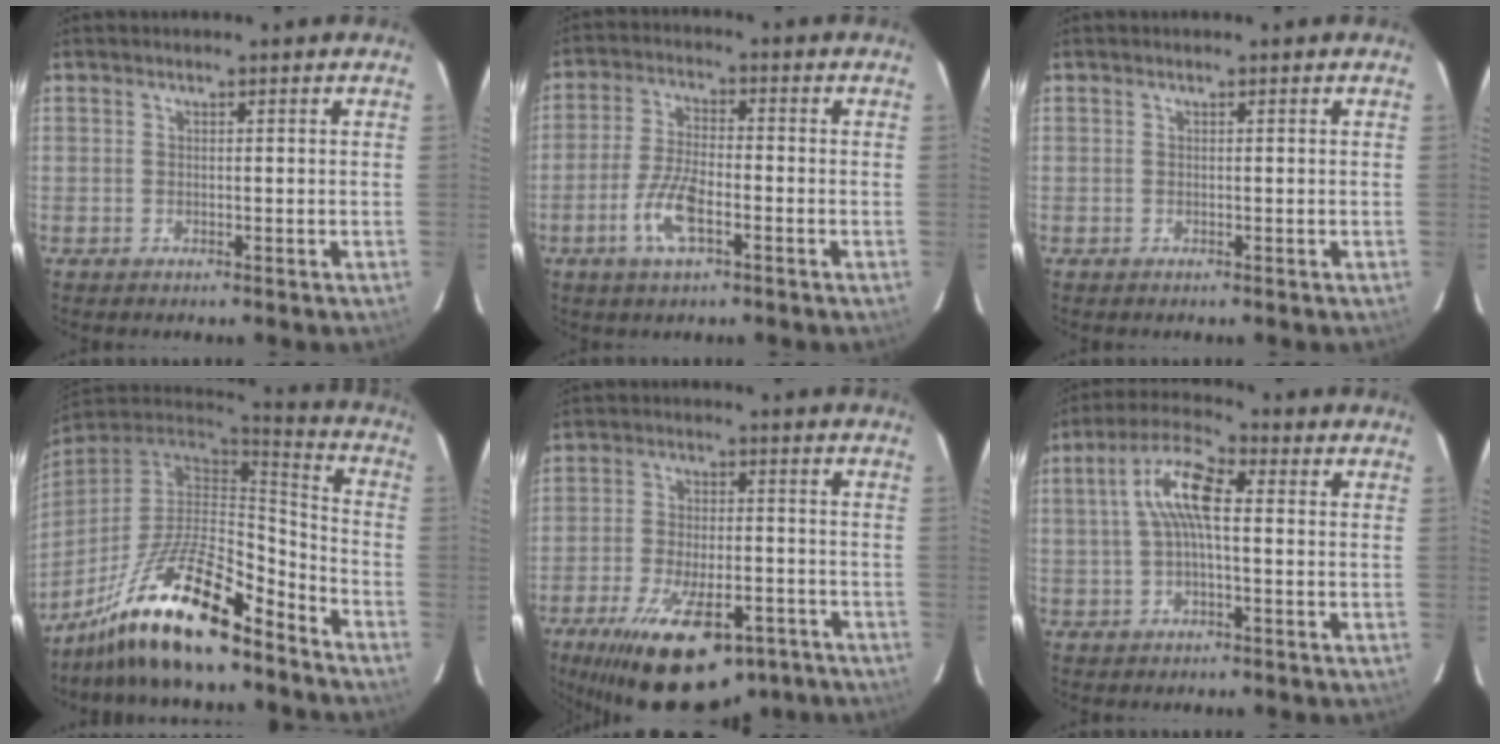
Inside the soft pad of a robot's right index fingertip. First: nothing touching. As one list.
[{"total": 7.8, "force": [-3.4, 2.5, 6.5], "torque": [-0.143, -0.001, -0.068]}, {"total": 0.0}, {"total": 20.5, "force": [-14.6, 5.6, 13.4], "torque": [-0.269, -0.016, -0.260]}, {"total": 20.9, "force": [-13.5, 8.8, 13.4], "torque": [-0.256, -0.029, -0.202]}, {"total": 8.9, "force": [0.8, 2.9, 8.3], "torque": [-0.170, 0.025, 0.012]}]